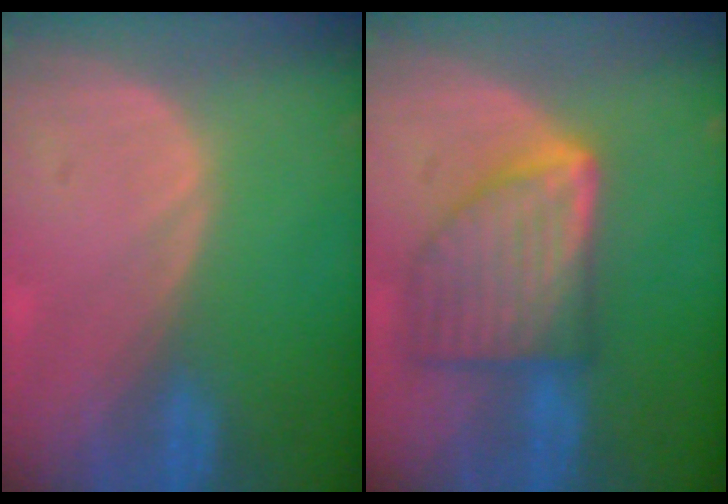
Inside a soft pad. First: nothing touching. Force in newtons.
{"total": 9.0, "press": 9.0, "slide": 0.6}